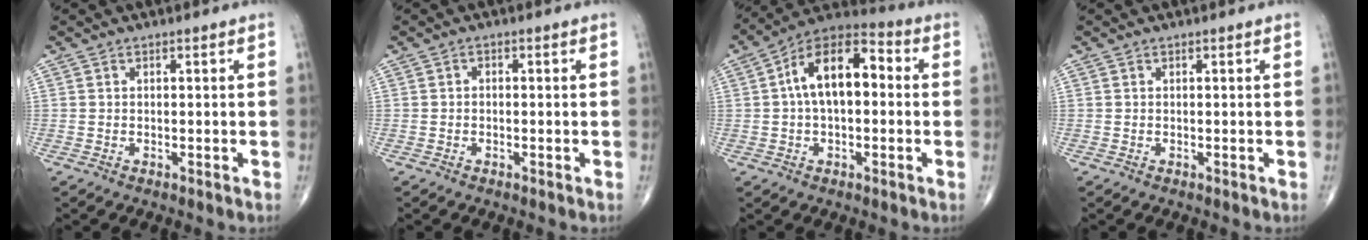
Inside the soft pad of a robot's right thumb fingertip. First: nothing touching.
{"total": 0.9, "force": [-0.2, 0.7, 0.5], "torque": [-0.005, 0.004, -0.007]}
{"total": 14.1, "force": [1.3, 7.7, 11.7], "torque": [-0.185, 0.041, 0.009]}
{"total": 0.0}